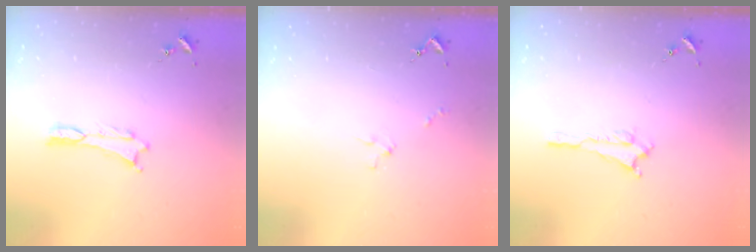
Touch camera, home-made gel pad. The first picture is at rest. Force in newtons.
{"total": 1.3, "press": 1.2, "slide": 0.1}
{"total": 1.4, "press": 1.4, "slide": 0.2}